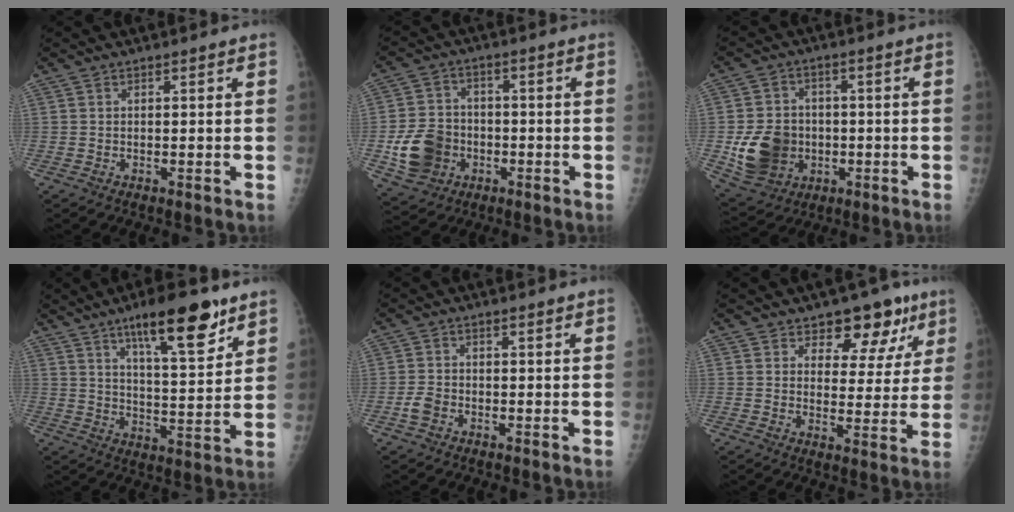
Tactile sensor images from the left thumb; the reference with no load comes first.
{"total": 10.9, "force": [-3.0, 9.1, 5.2], "torque": [-0.078, 0.014, -0.052]}
{"total": 12.3, "force": [-2.1, 10.3, 6.3], "torque": [-0.089, 0.002, -0.024]}
{"total": 14.6, "force": [9.0, 3.9, 10.8], "torque": [-0.140, -0.049, 0.144]}
{"total": 2.6, "force": [-1.4, 1.7, 1.3], "torque": [-0.027, 0.007, -0.027]}
{"total": 10.3, "force": [6.3, 6.2, 5.3], "torque": [-0.015, -0.025, 0.082]}